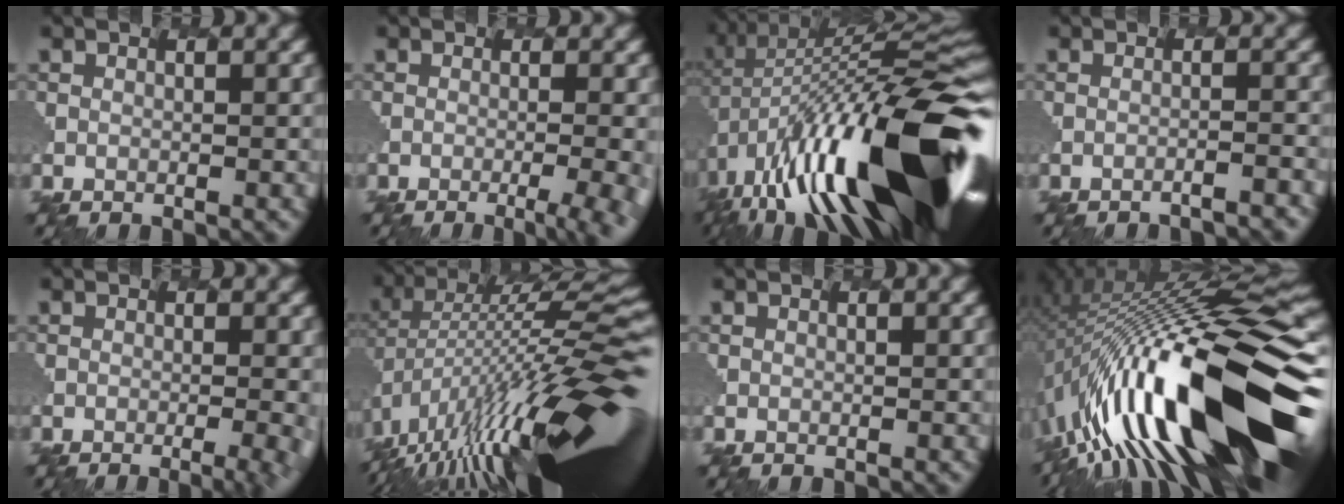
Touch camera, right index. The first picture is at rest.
{"total": 6.9, "force": [-3.3, 2.3, 5.6], "torque": [-0.060, -0.008, -0.031]}
{"total": 18.7, "force": [-4.7, 7.1, 16.7], "torque": [-0.272, 0.001, -0.083]}
{"total": 2.2, "force": [-2.1, 0.0, 0.7], "torque": [-0.016, 0.010, -0.034]}
{"total": 6.2, "force": [-2.6, 2.1, 5.2], "torque": [-0.052, -0.001, -0.026]}
{"total": 15.5, "force": [-4.2, 4.3, 14.3], "torque": [-0.254, 0.019, -0.089]}
{"total": 0.0}
{"total": 19.2, "force": [-2.9, 6.1, 18.0], "torque": [-0.293, 0.008, -0.061]}